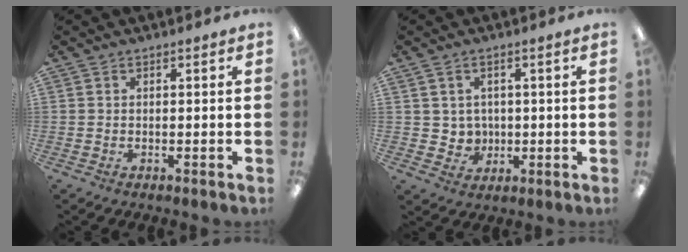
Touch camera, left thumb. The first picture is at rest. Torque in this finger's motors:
{"motor_torque": [-0.10, 0.14, 0.26, -0.36, 0.00]}